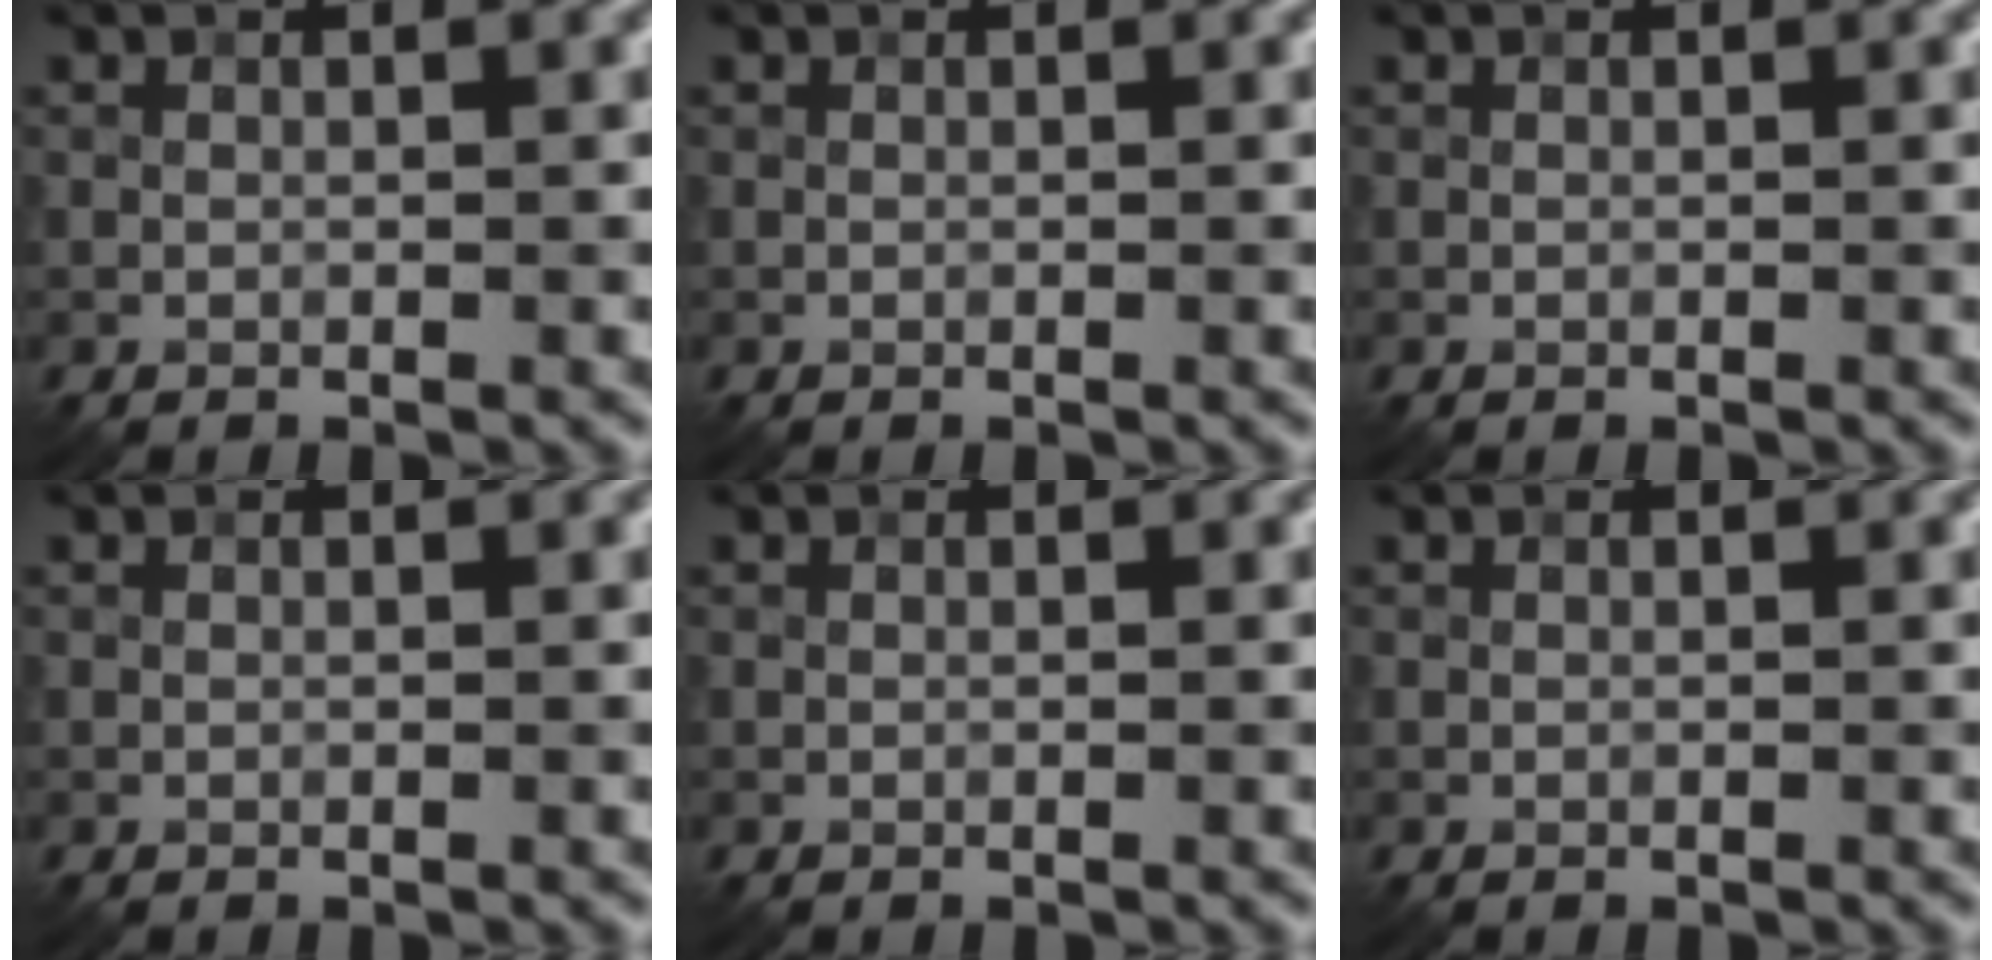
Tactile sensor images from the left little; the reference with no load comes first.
{"total": 0.0}
{"total": 0.0}
{"total": 0.0}
{"total": 0.0}
{"total": 0.0}